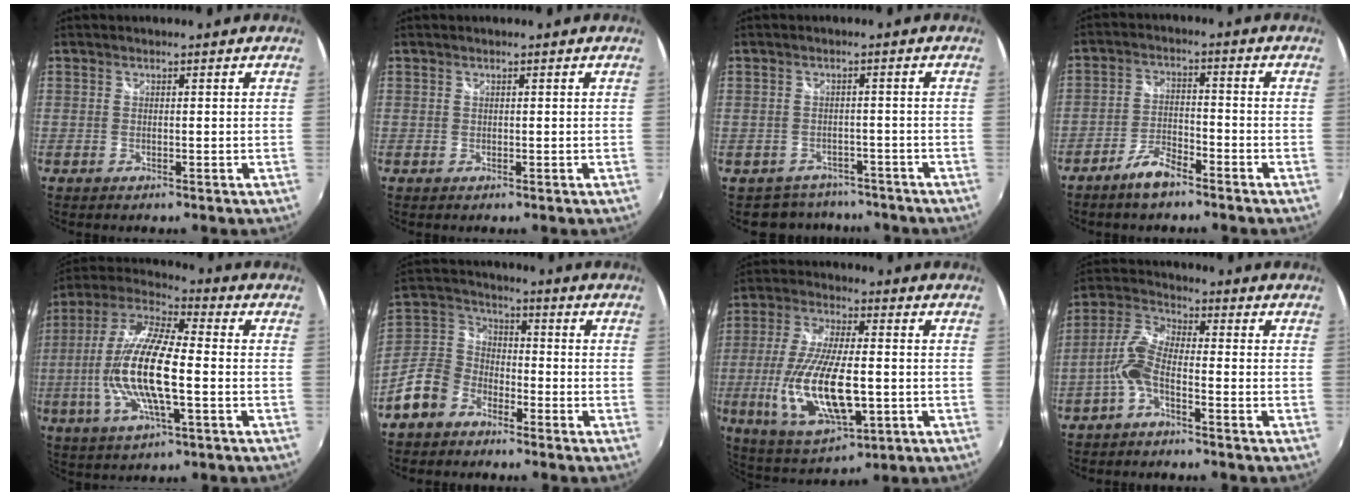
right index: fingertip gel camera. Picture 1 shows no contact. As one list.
[{"total": 0.0}, {"total": 6.0, "force": [-4.7, 3.7, 0.1], "torque": [-0.009, 0.024, -0.068]}, {"total": 5.9, "force": [-4.8, 1.6, 3.1], "torque": [-0.078, 0.003, -0.088]}, {"total": 17.2, "force": [-2.5, 4.5, 16.4], "torque": [-0.322, -0.004, -0.053]}, {"total": 11.6, "force": [-7.3, 7.9, 4.2], "torque": [-0.115, 0.033, -0.145]}, {"total": 18.0, "force": [-3.2, 6.7, 16.4], "torque": [-0.338, -0.021, -0.048]}, {"total": 6.1, "force": [-2.7, 2.1, 5.1], "torque": [-0.121, 0.014, -0.059]}]